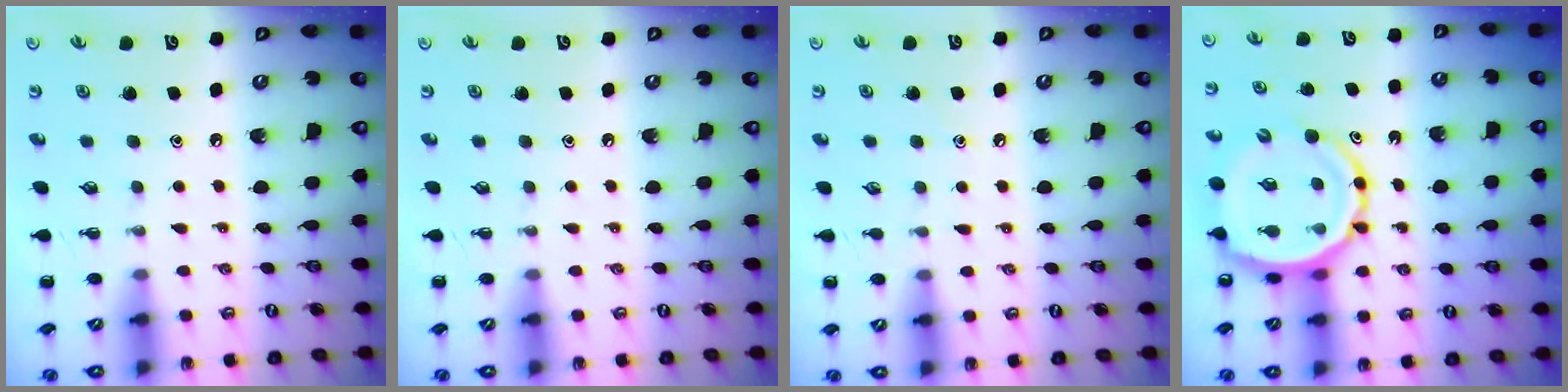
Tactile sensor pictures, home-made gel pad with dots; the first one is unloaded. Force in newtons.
{"total": 0.0}
{"total": 4.7, "press": 4.4, "slide": 1.7}
{"total": 12.0, "press": 11.4, "slide": 3.7}